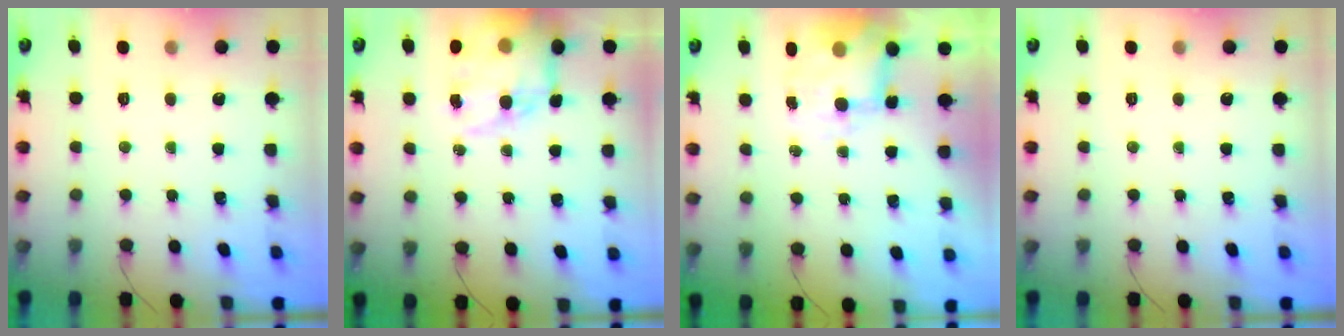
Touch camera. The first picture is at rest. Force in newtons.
{"total": 18.7, "press": 18.2, "slide": 4.2}
{"total": 6.5, "press": 6.5, "slide": 0.5}
{"total": 0.0}